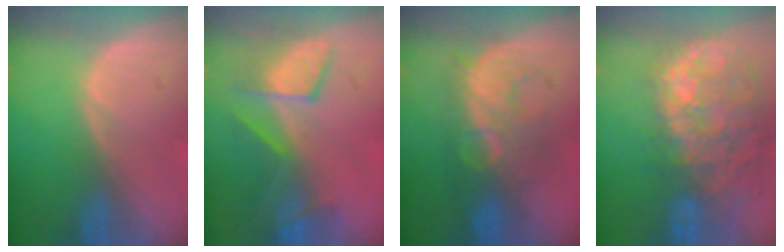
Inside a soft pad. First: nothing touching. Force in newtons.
{"total": 8.0, "press": 7.5, "slide": 2.5}
{"total": 8.0, "press": 8.0, "slide": 0.7}
{"total": 14.1, "press": 11.6, "slide": 8.0}